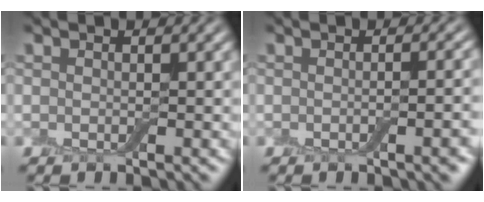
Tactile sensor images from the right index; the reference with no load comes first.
{"total": 4.2, "force": [-0.9, 1.6, 3.7], "torque": [-0.021, 0.005, -0.010]}